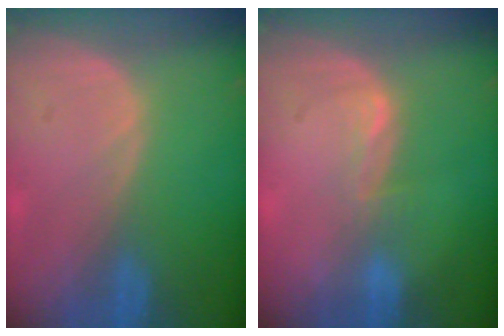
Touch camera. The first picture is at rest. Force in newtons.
{"total": 2.0, "press": 2.0, "slide": 0.3}